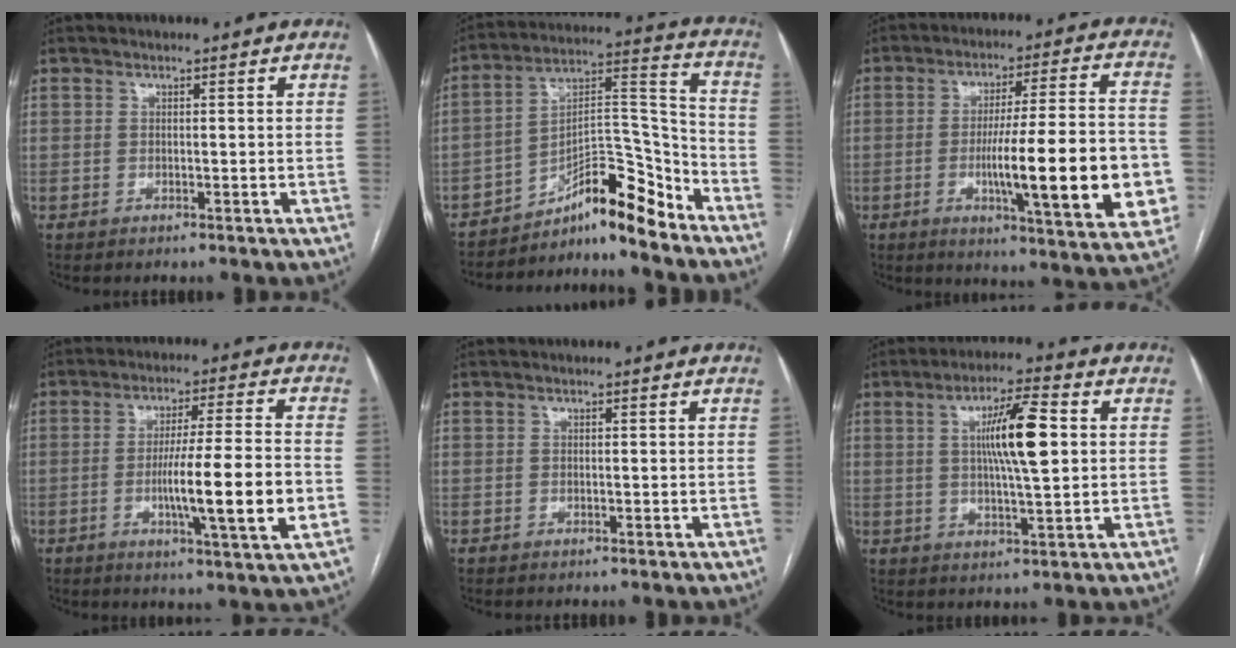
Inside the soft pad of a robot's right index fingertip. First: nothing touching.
{"total": 12.3, "force": [-10.3, 1.9, 6.5], "torque": [-0.095, 0.043, -0.167]}
{"total": 20.3, "force": [-4.2, 2.2, 19.7], "torque": [-0.248, 0.003, -0.052]}
{"total": 13.1, "force": [-2.8, -0.1, 12.8], "torque": [-0.210, -0.008, -0.049]}
{"total": 0.0}
{"total": 9.9, "force": [1.8, 1.0, 9.7], "torque": [-0.170, 0.005, 0.030]}